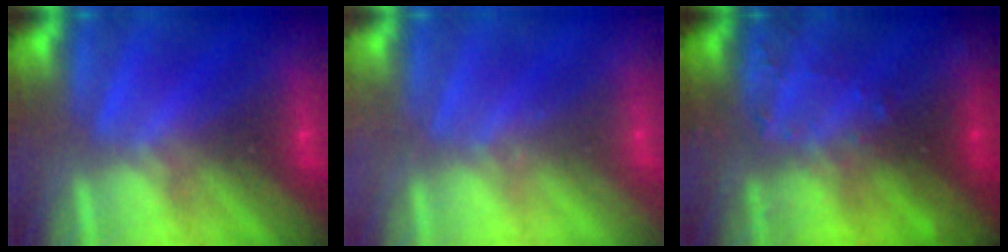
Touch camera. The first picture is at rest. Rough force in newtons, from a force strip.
{"total": 2.1}
{"total": 3.0}